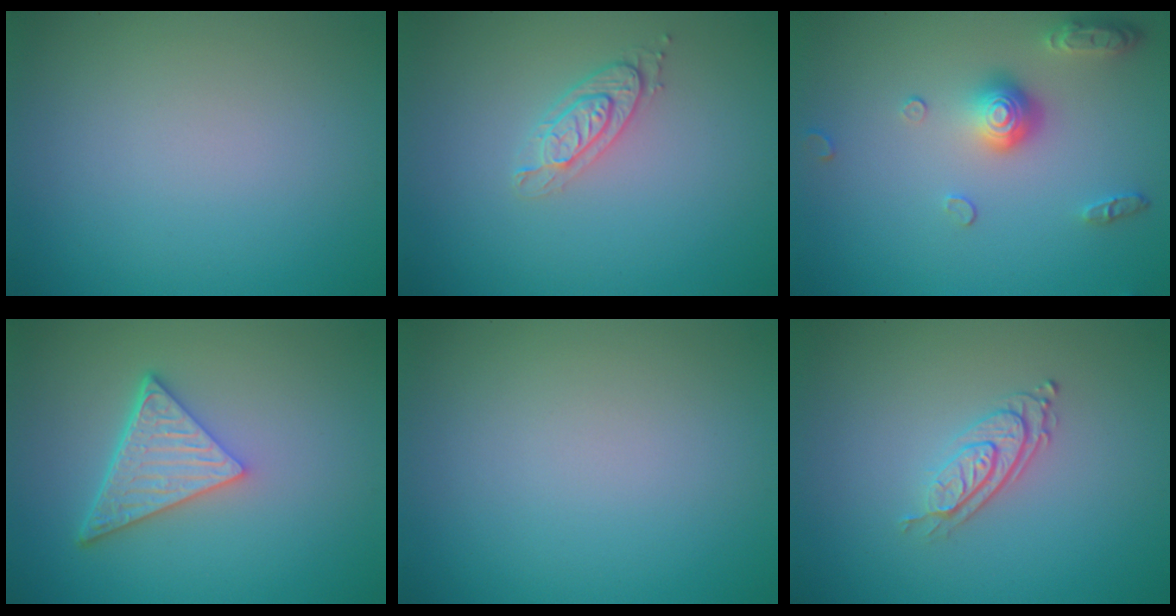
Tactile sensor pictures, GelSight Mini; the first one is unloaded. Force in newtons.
{"total": 2.0, "press": 1.9, "slide": 0.6}
{"total": 3.7, "press": 2.9, "slide": 2.4}
{"total": 5.3, "press": 3.9, "slide": 3.6}
{"total": 0.0}
{"total": 2.8, "press": 2.0, "slide": 2.0}